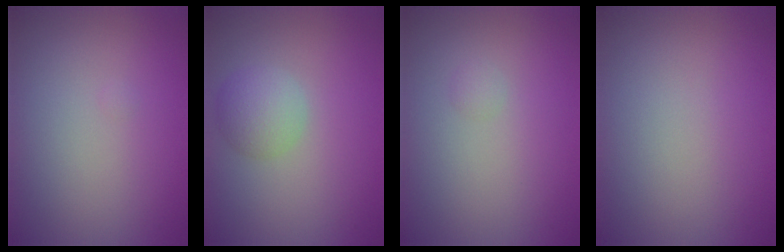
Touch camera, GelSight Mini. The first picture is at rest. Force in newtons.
{"total": 2.7, "press": 2.7, "slide": 0.2}
{"total": 0.5, "press": 0.5, "slide": 0.0}
{"total": 0.0}